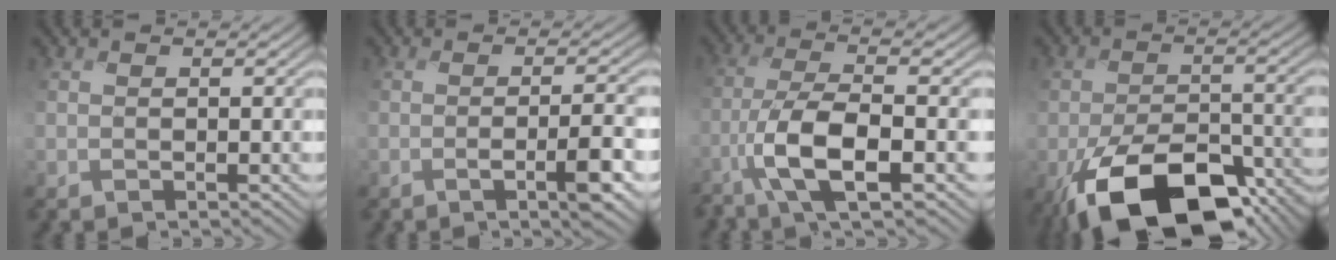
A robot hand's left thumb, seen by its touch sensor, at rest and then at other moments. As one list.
[{"total": 4.8, "force": [-1.3, 0.8, 4.5], "torque": [-0.073, 0.003, -0.025]}, {"total": 9.2, "force": [-3.5, 2.2, 8.2], "torque": [-0.158, -0.001, -0.081]}, {"total": 14.7, "force": [-8.7, 6.9, 9.7], "torque": [-0.184, -0.026, -0.140]}]